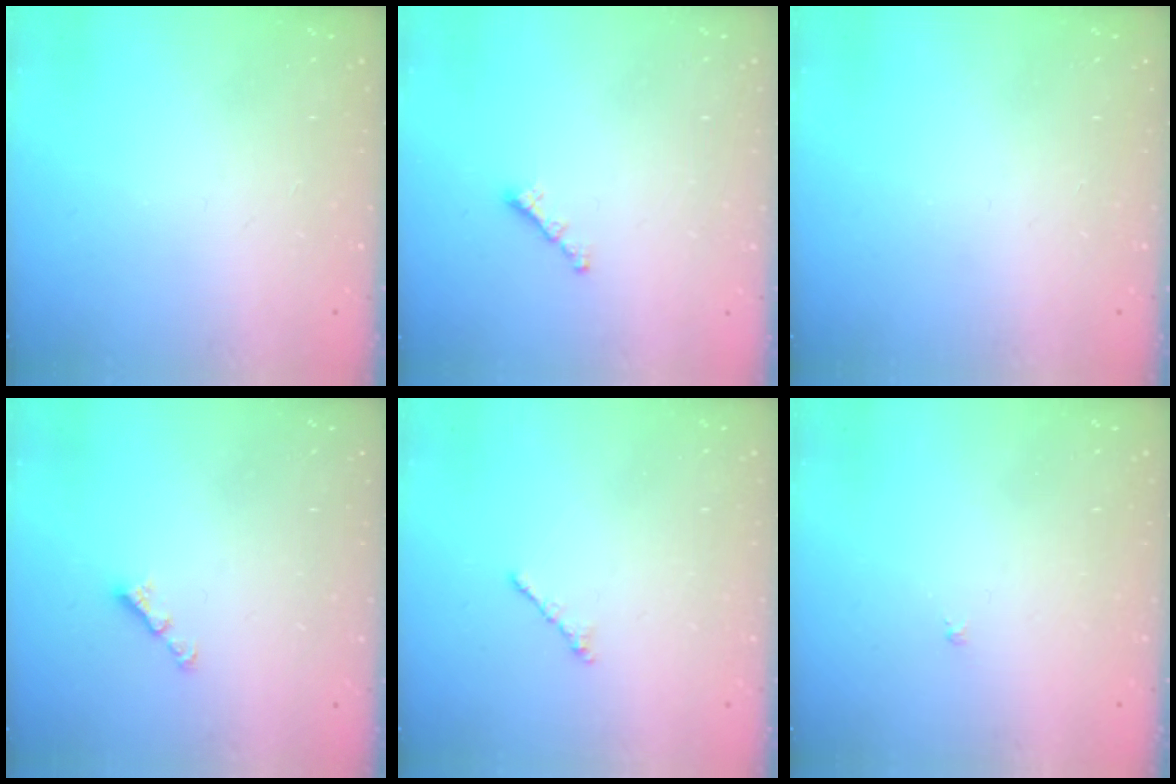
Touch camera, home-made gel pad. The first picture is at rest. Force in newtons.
{"total": 1.6, "press": 1.5, "slide": 0.5}
{"total": 0.0}
{"total": 2.8, "press": 2.7, "slide": 0.5}
{"total": 0.9, "press": 0.7, "slide": 0.5}
{"total": 1.0, "press": 0.9, "slide": 0.3}